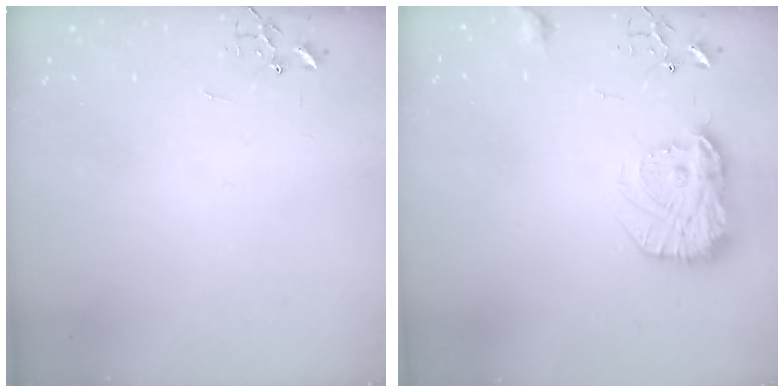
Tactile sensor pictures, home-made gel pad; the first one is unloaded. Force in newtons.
{"total": 16.5, "press": 16.5, "slide": 1.1}